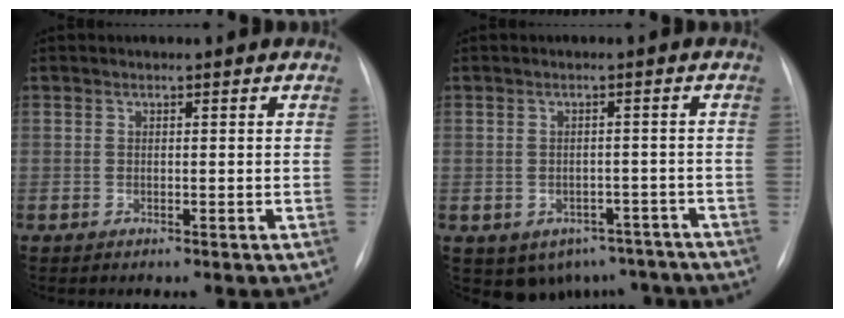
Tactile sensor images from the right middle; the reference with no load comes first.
{"total": 9.1, "force": [-6.0, 6.4, 2.1], "torque": [-0.020, 0.016, -0.068]}